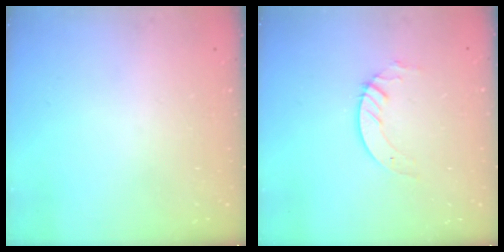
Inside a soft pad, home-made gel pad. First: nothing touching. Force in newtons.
{"total": 4.0, "press": 4.0, "slide": 0.4}